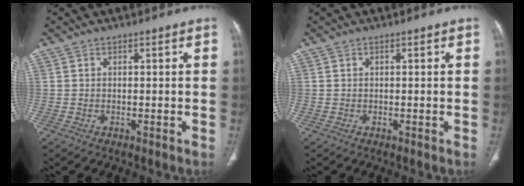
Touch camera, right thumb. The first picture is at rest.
{"total": 0.0}